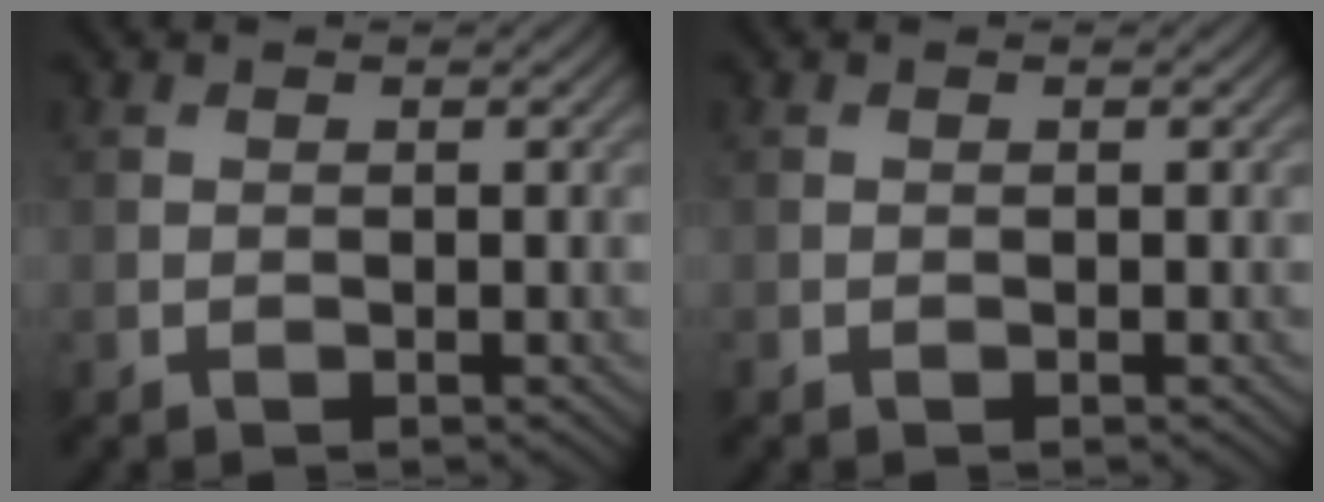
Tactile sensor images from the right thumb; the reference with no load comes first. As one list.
[{"total": 0.0}]